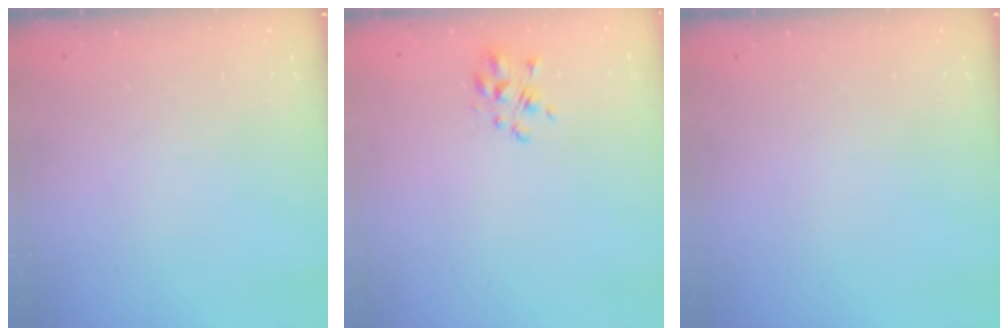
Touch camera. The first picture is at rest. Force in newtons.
{"total": 2.5, "press": 2.4, "slide": 0.8}
{"total": 0.0}